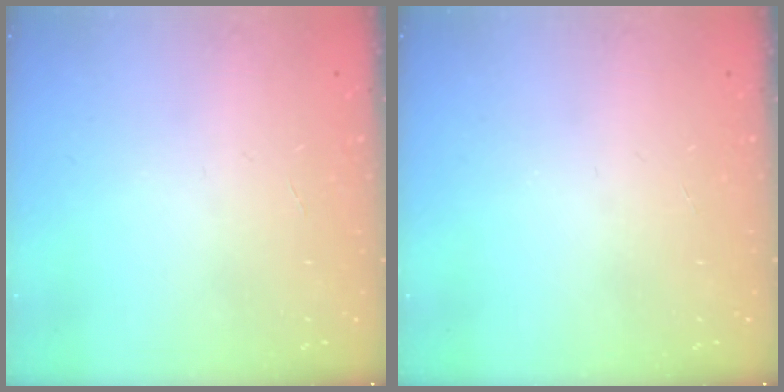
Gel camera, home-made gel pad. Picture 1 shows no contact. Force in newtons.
{"total": 0.0}